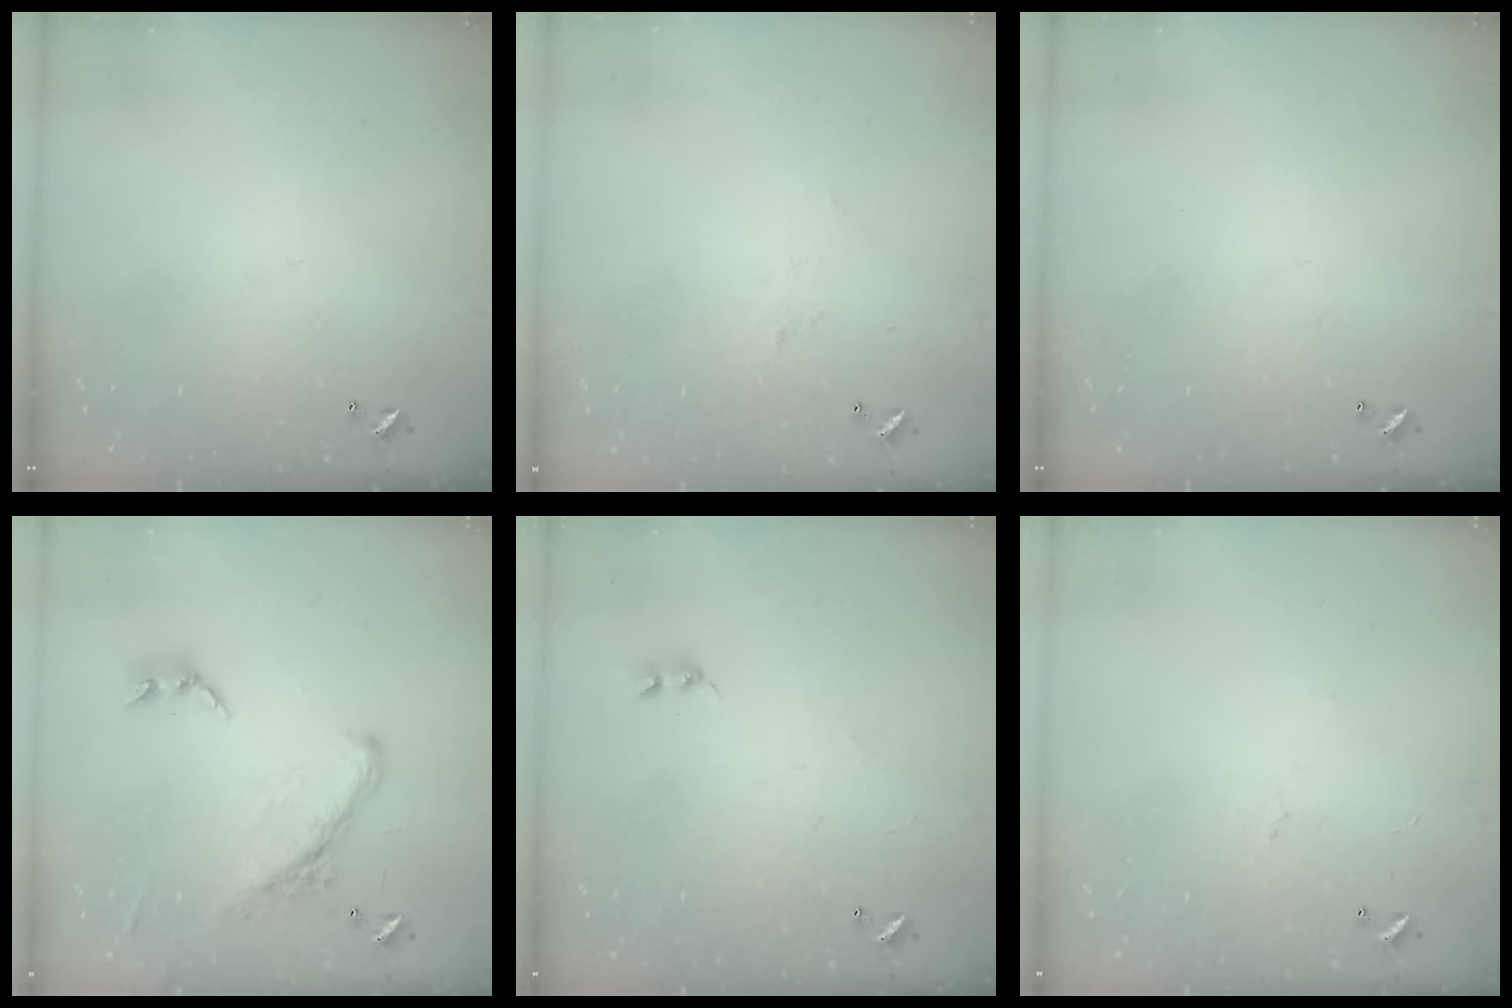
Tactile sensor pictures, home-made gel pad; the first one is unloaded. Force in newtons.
{"total": 1.5, "press": 1.3, "slide": 0.6}
{"total": 0.0}
{"total": 4.4, "press": 4.2, "slide": 1.3}
{"total": 1.6, "press": 1.6, "slide": 0.4}
{"total": 1.9, "press": 1.8, "slide": 0.6}